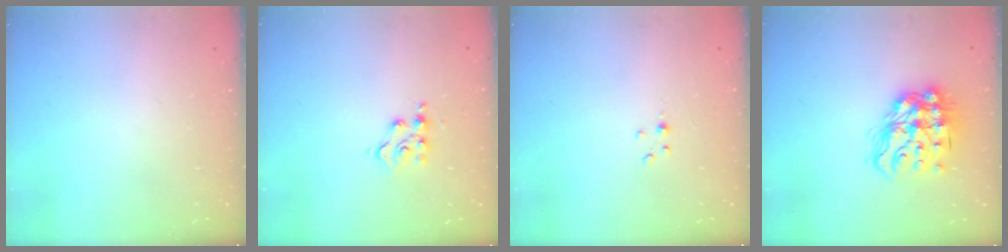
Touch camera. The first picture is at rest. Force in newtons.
{"total": 5.1, "press": 5.1, "slide": 0.4}
{"total": 1.0, "press": 1.0, "slide": 0.2}
{"total": 16.7, "press": 16.6, "slide": 1.7}